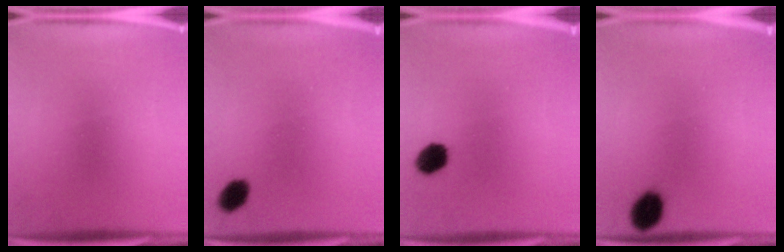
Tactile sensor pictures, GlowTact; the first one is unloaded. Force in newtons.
{"total": 4.2}
{"total": 5.5}
{"total": 7.0}